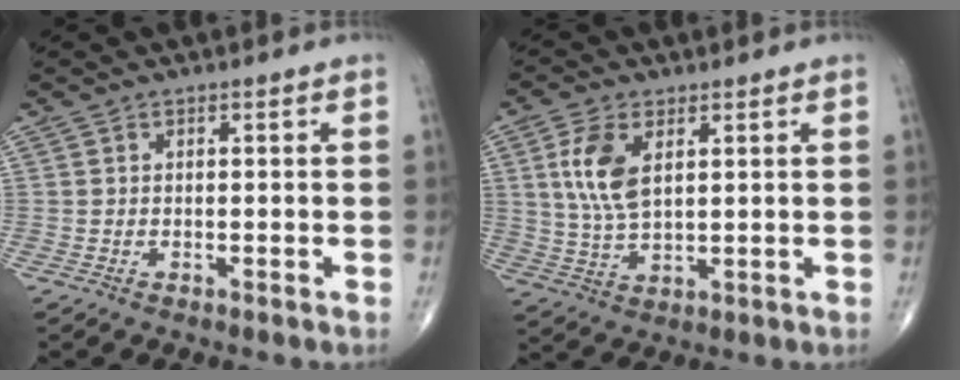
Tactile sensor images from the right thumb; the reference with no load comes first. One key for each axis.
{"total": 8.8, "fx": 2.8, "fy": 4.6, "fz": 7.0, "tx": -0.144, "ty": -0.007, "tz": 0.058}